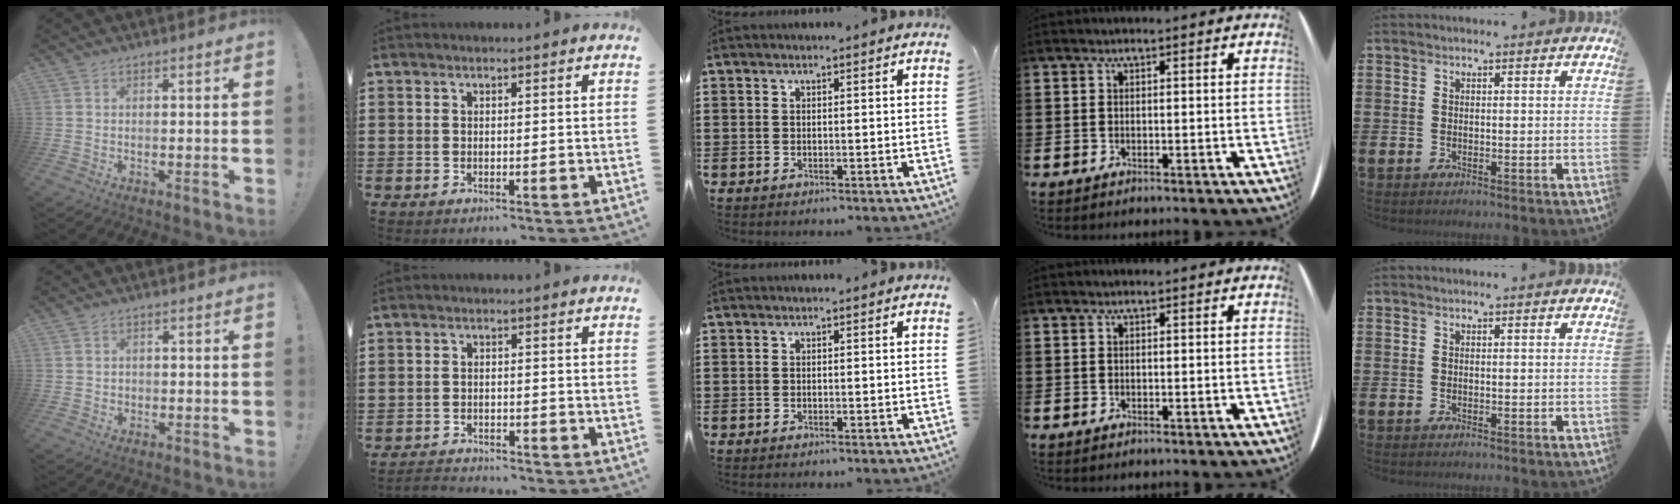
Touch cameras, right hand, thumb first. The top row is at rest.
{"thumb": {"total": 1.3, "force": [0.1, 1.3, 0.3], "torque": [-0.002, -0.001, 0.000]}, "index": {"total": 2.1, "force": [-2.0, 0.2, -0.3], "torque": [-0.002, 0.002, -0.046]}}